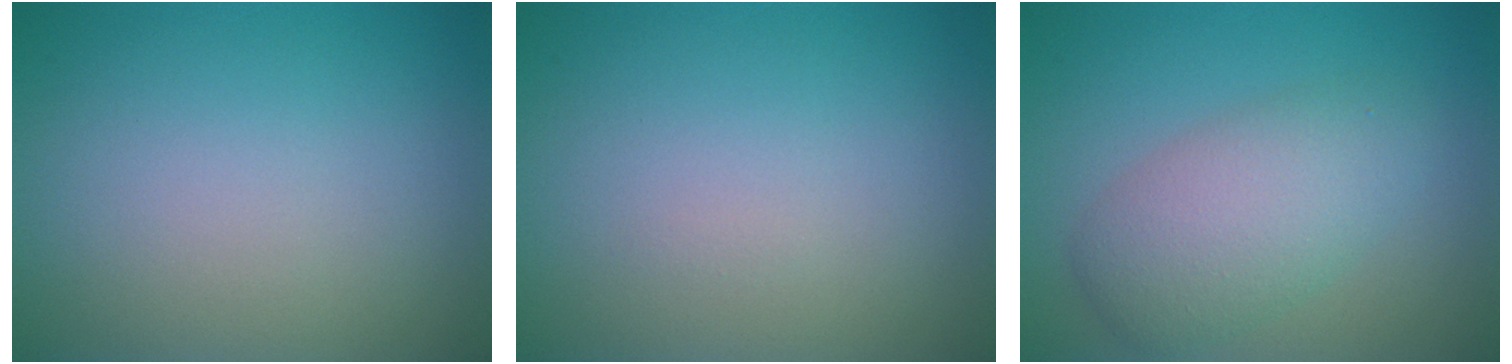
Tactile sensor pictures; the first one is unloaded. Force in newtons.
{"total": 0.0}
{"total": 4.7, "press": 4.7, "slide": 0.1}